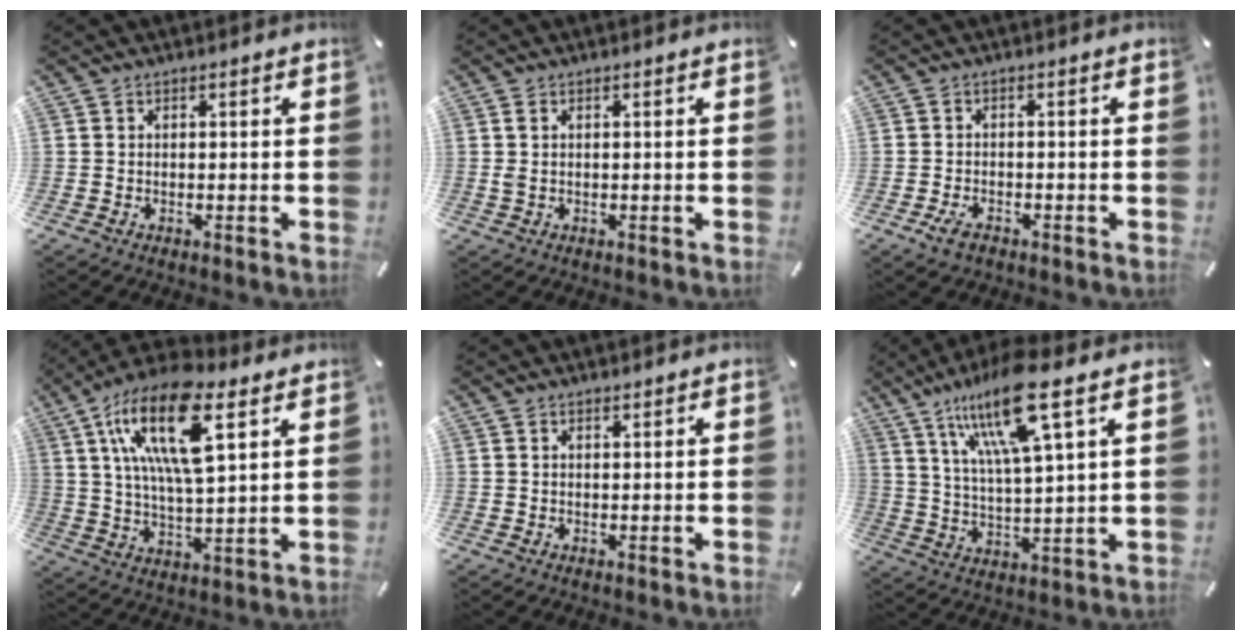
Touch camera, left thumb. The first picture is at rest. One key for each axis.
{"total": 1.4, "fx": 0.4, "fy": 0.4, "fz": 1.3, "tx": -0.026, "ty": 0.001, "tz": 0.006}
{"total": 2.8, "fx": -1.7, "fy": 1.6, "fz": 1.6, "tx": -0.041, "ty": 0.002, "tz": -0.035}
{"total": 19.3, "fx": 9.7, "fy": 6.6, "fz": 15.3, "tx": -0.317, "ty": -0.026, "tz": 0.158}
{"total": 0.6, "fx": 0.5, "fy": 0.2, "fz": 0.2, "tx": -0.004, "ty": -0.001, "tz": 0.010}
{"total": 17.5, "fx": 10.6, "fy": 3.6, "fz": 13.4, "tx": -0.267, "ty": -0.035, "tz": 0.169}